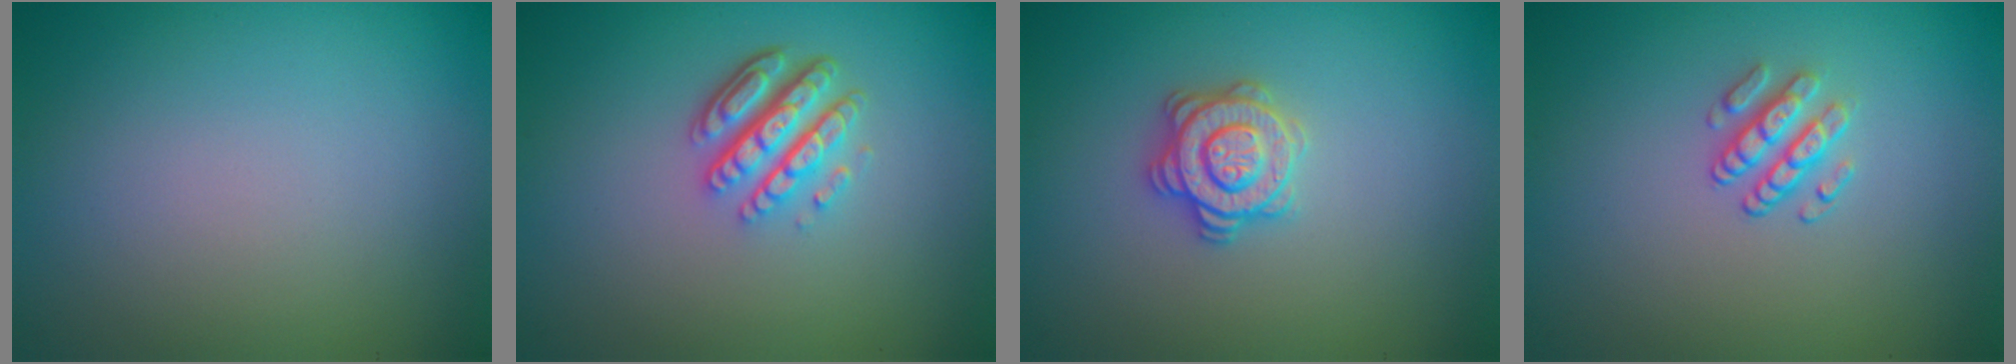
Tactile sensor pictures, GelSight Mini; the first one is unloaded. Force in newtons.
{"total": 4.6, "press": 3.4, "slide": 3.2}
{"total": 2.9, "press": 2.9, "slide": 0.4}
{"total": 2.0, "press": 1.6, "slide": 1.3}